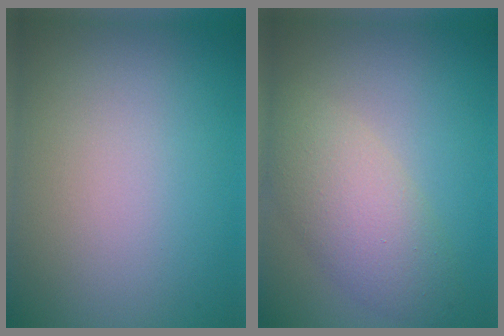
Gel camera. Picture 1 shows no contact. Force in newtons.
{"total": 5.0, "press": 5.0, "slide": 0.3}